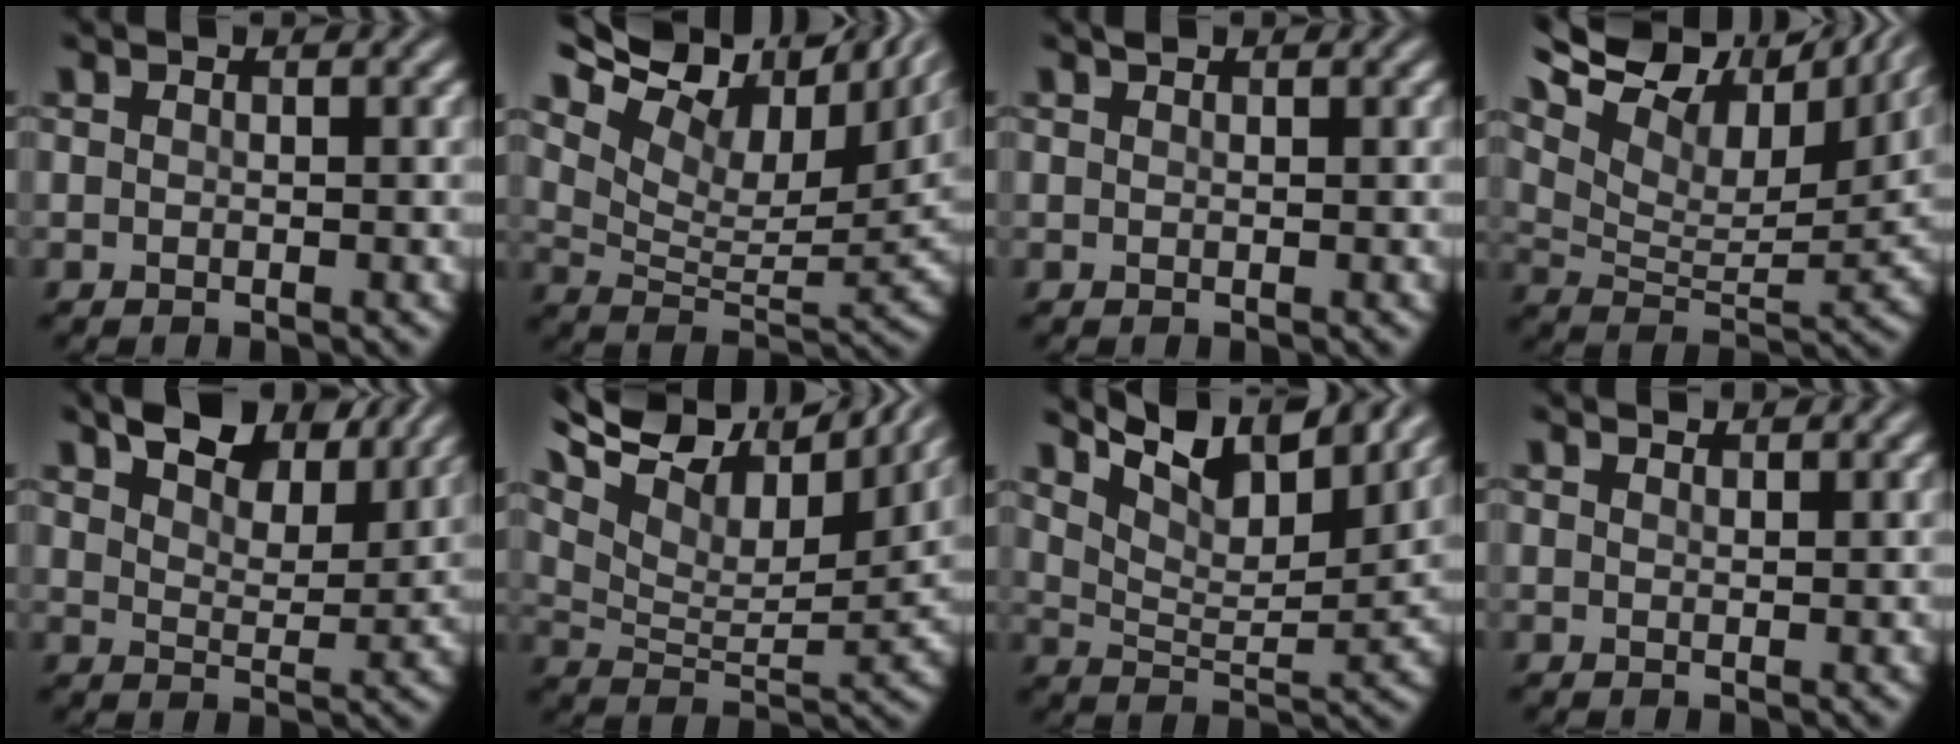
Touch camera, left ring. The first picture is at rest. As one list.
[{"total": 15.8, "force": [10.9, 6.6, 9.3], "torque": [-0.187, 0.057, 0.173]}, {"total": 0.5, "force": [0.5, 0.1, 0.2], "torque": [-0.002, 0.002, 0.010]}, {"total": 14.7, "force": [11.0, 5.5, 8.1], "torque": [-0.184, 0.051, 0.163]}, {"total": 7.4, "force": [5.6, 3.0, 3.9], "torque": [-0.065, 0.013, 0.084]}, {"total": 12.9, "force": [9.8, 4.4, 7.2], "torque": [-0.155, 0.029, 0.146]}, {"total": 9.0, "force": [6.9, 2.6, 5.2], "torque": [-0.098, 0.006, 0.110]}, {"total": 1.3, "force": [1.3, 0.1, 0.2], "torque": [-0.007, -0.001, 0.018]}]